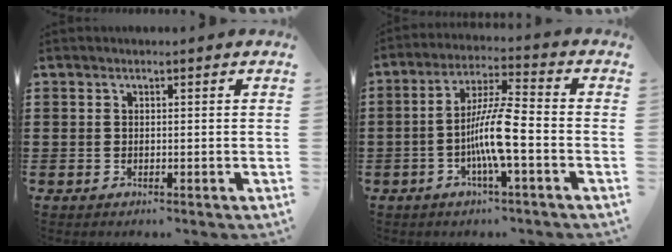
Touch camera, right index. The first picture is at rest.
{"total": 8.7, "force": [-2.6, 1.0, 8.3], "torque": [-0.168, -0.007, -0.054]}